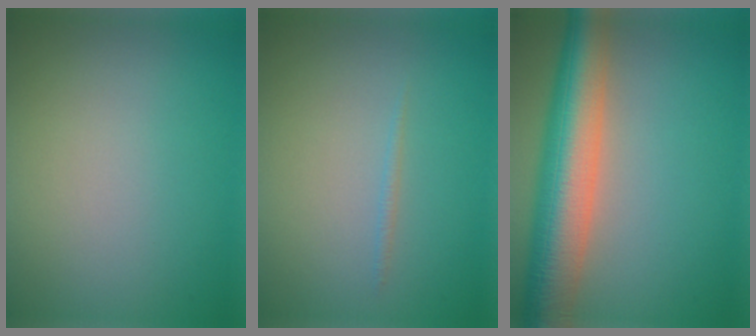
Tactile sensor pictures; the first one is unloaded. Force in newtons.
{"total": 0.6, "press": 0.6, "slide": 0.1}
{"total": 9.5, "press": 9.5, "slide": 0.7}